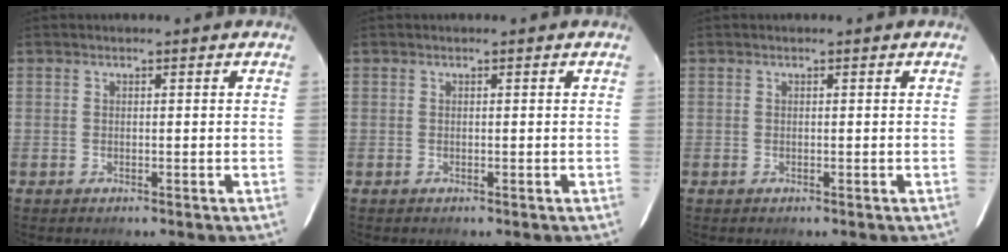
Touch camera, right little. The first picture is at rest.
{"total": 0.0}
{"total": 0.0}